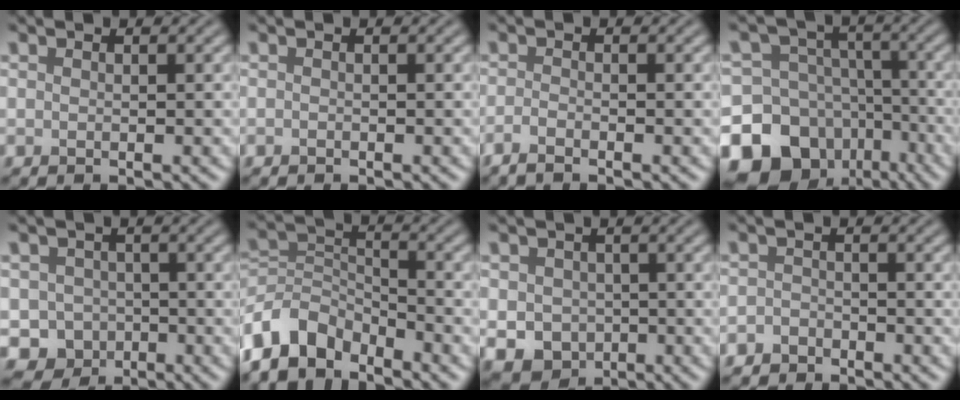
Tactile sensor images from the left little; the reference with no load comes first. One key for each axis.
{"total": 0.0}
{"total": 1.4, "fx": -1.1, "fy": 0.2, "fz": 0.7, "tx": -0.018, "ty": -0.003, "tz": -0.026}
{"total": 17.5, "fx": -9.3, "fy": 14.0, "fz": 5.1, "tx": -0.107, "ty": -0.046, "tz": -0.150}
{"total": 6.6, "fx": -3.2, "fy": 5.7, "fz": 1.0, "tx": 0.010, "ty": -0.023, "tz": -0.056}
{"total": 6.4, "fx": -4.9, "fy": 3.2, "fz": 2.5, "tx": -0.043, "ty": 0.001, "tz": -0.105}
{"total": 6.0, "fx": -1.6, "fy": 5.2, "fz": 2.5, "tx": -0.035, "ty": -0.019, "tz": -0.032}
{"total": 1.6, "fx": -1.3, "fy": 0.9, "fz": 0.0, "tx": 0.006, "ty": 0.005, "tz": -0.028}